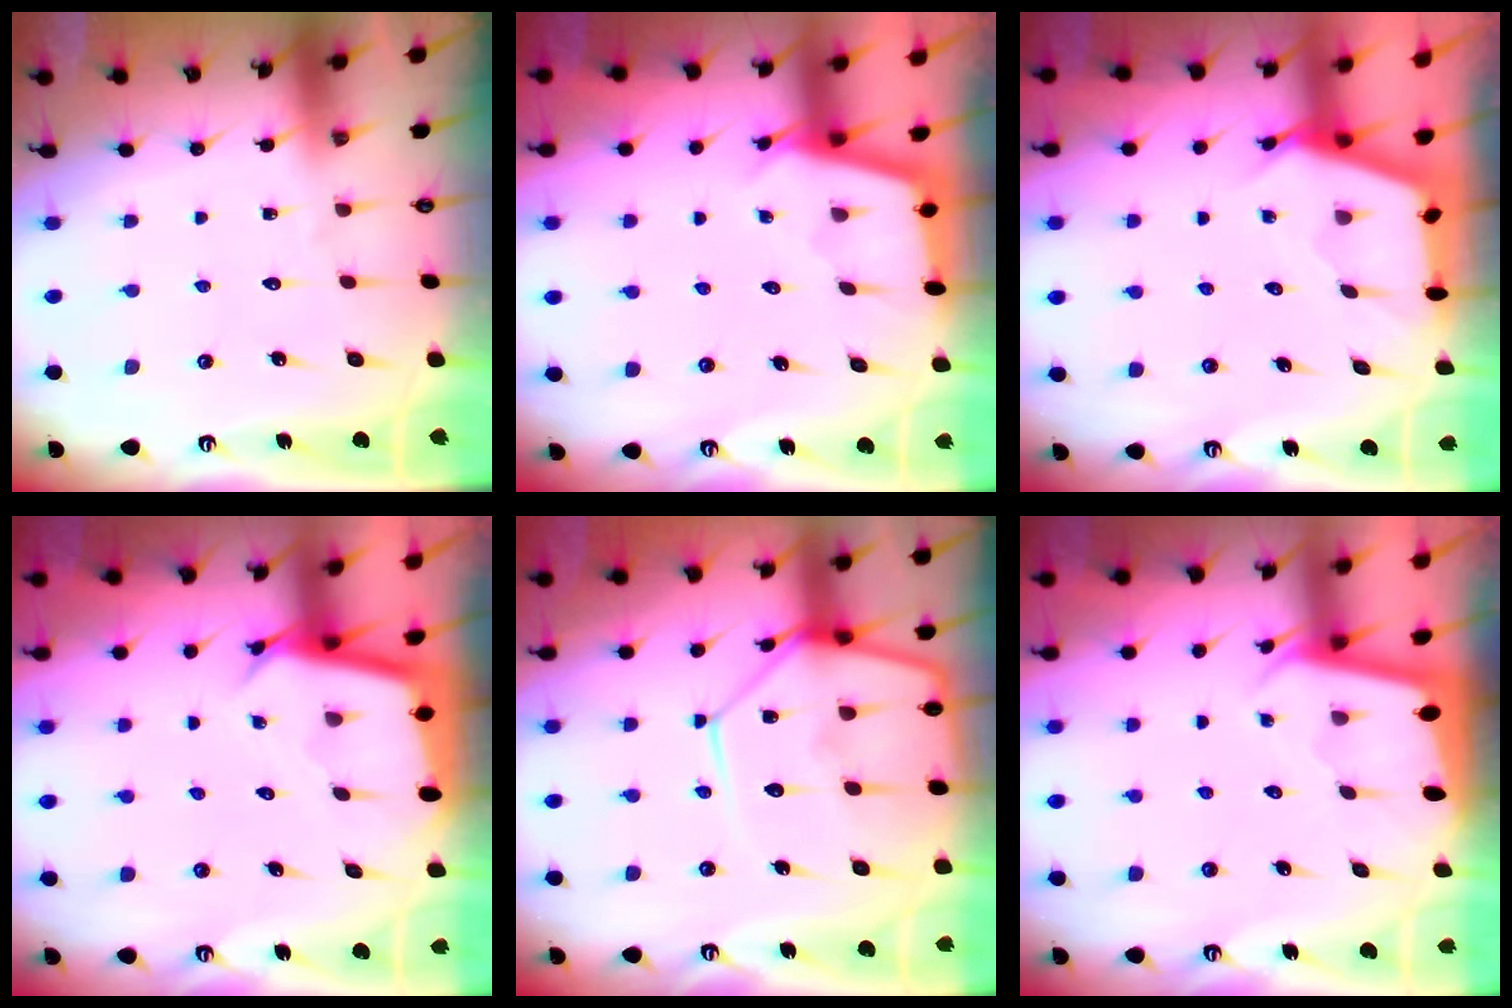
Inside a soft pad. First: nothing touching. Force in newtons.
{"total": 2.7, "press": 2.7, "slide": 0.3}
{"total": 2.5, "press": 2.5, "slide": 0.3}
{"total": 2.9, "press": 2.9, "slide": 0.1}
{"total": 15.5, "press": 15.4, "slide": 1.6}
{"total": 1.8, "press": 1.8, "slide": 0.1}